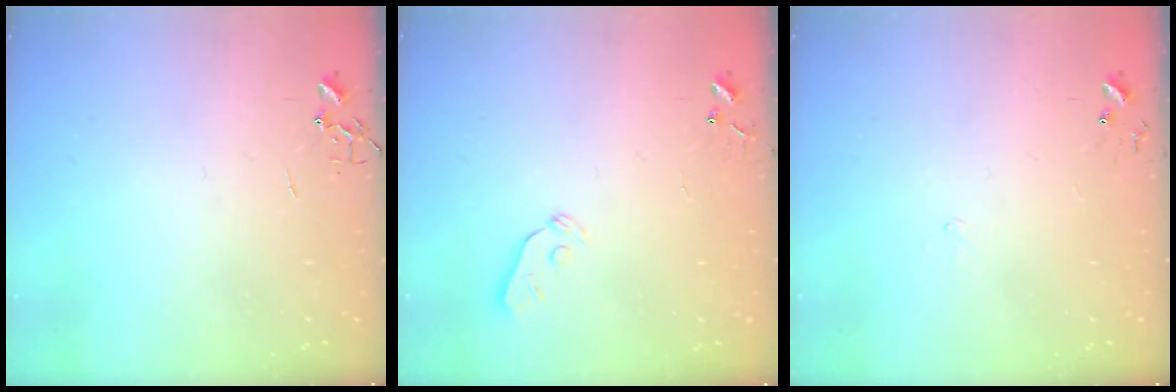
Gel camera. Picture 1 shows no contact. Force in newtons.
{"total": 3.3, "press": 3.2, "slide": 0.7}
{"total": 5.4, "press": 5.4, "slide": 0.6}